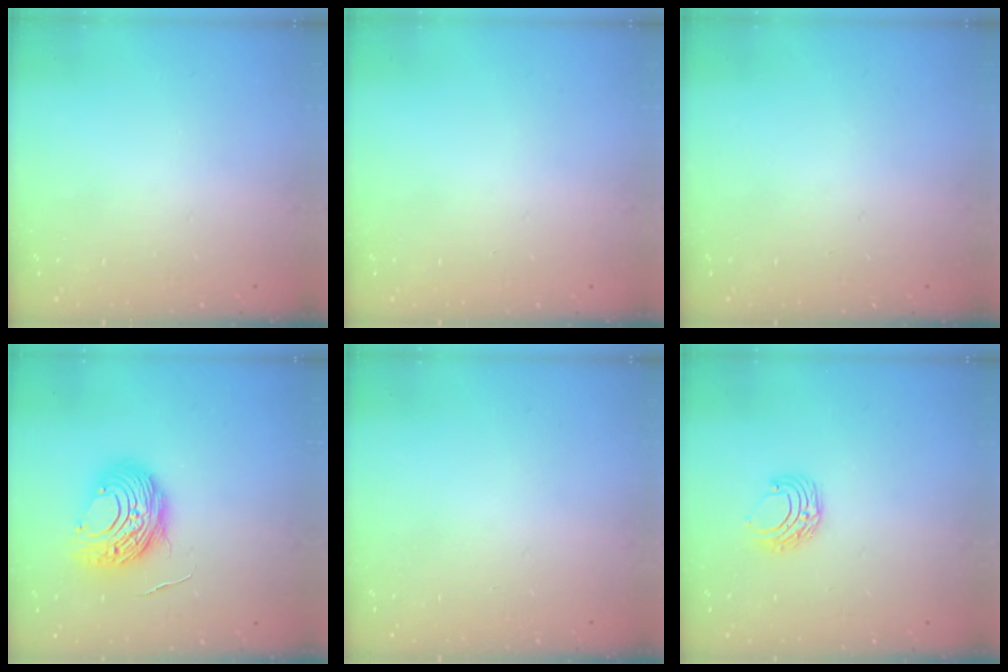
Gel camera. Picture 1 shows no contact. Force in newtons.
{"total": 0.0}
{"total": 0.0}
{"total": 12.0, "press": 12.0, "slide": 0.9}
{"total": 0.0}
{"total": 6.7, "press": 6.7, "slide": 0.7}